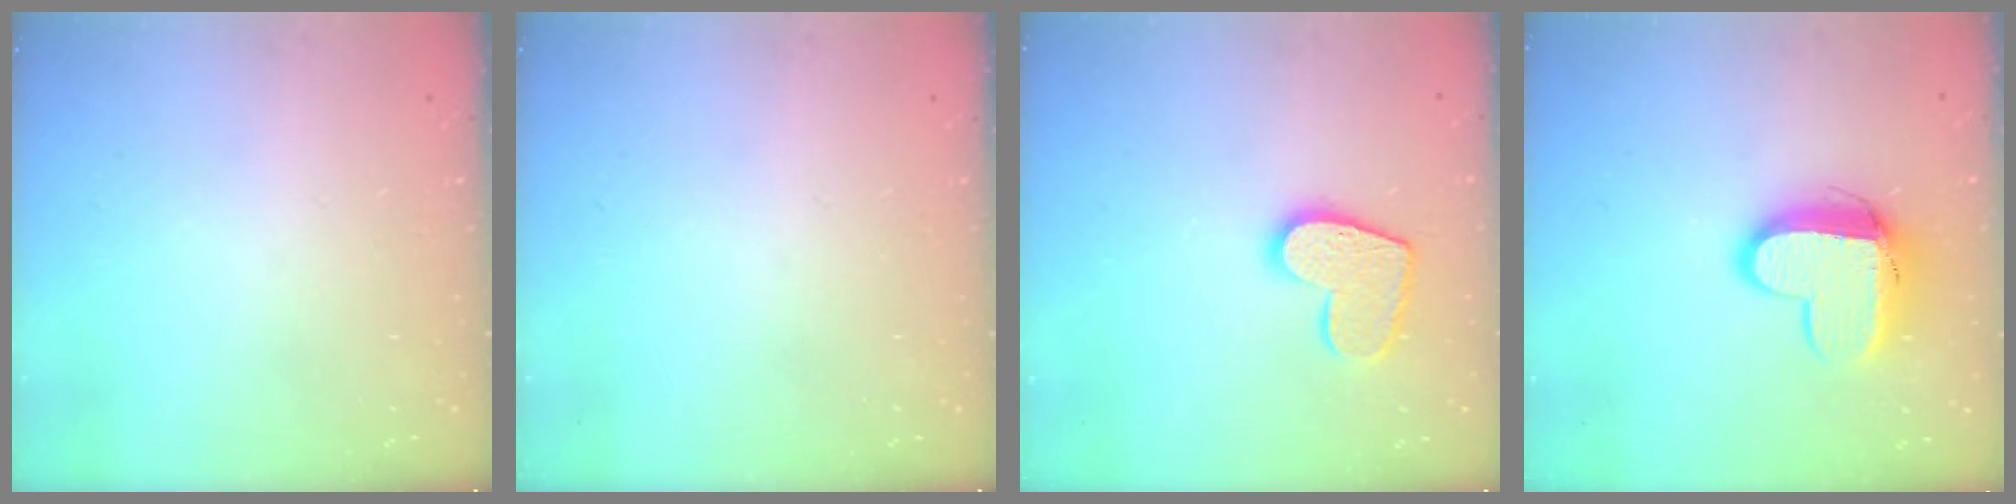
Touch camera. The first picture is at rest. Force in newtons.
{"total": 0.0}
{"total": 12.1, "press": 12.0, "slide": 0.8}
{"total": 12.0, "press": 11.9, "slide": 1.2}